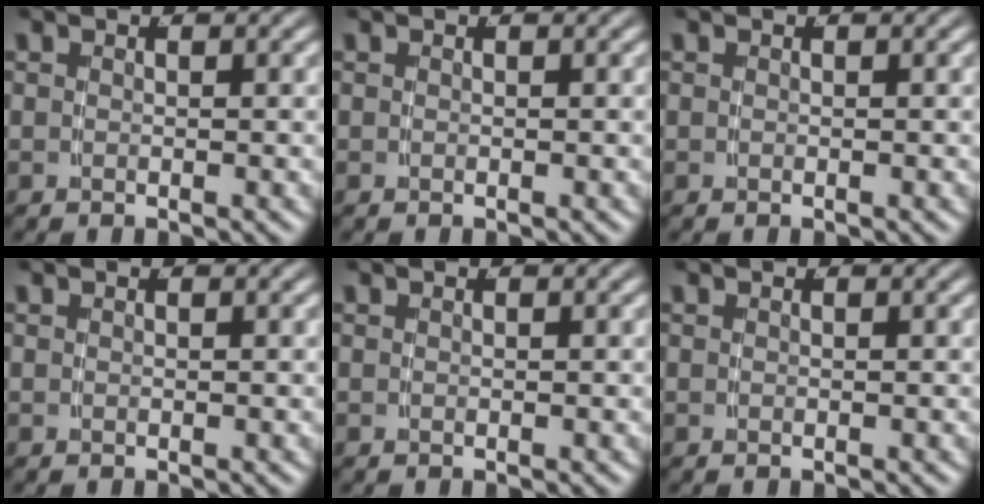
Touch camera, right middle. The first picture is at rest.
{"total": 0.0}
{"total": 0.0}
{"total": 0.0}
{"total": 0.0}
{"total": 0.0}